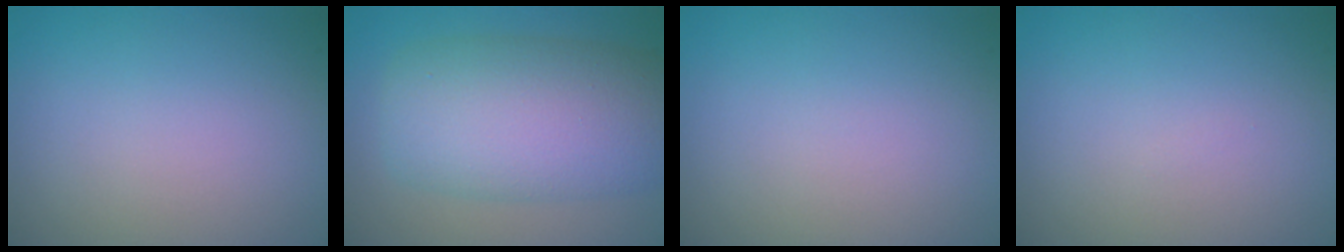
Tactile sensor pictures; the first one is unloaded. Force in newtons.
{"total": 10.0, "press": 9.9, "slide": 0.4}
{"total": 0.0}
{"total": 0.0}